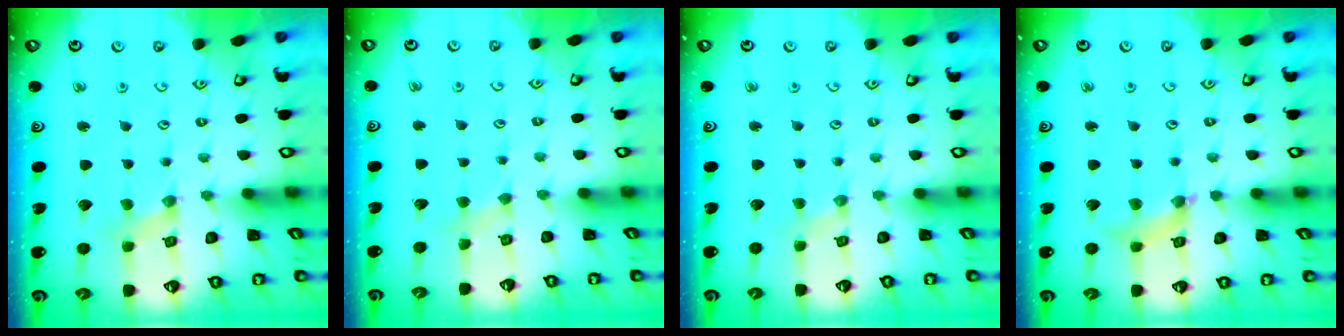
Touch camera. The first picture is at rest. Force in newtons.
{"total": 2.8, "press": 2.7, "slide": 0.5}
{"total": 1.0, "press": 1.0, "slide": 0.2}
{"total": 6.4, "press": 6.4, "slide": 0.6}